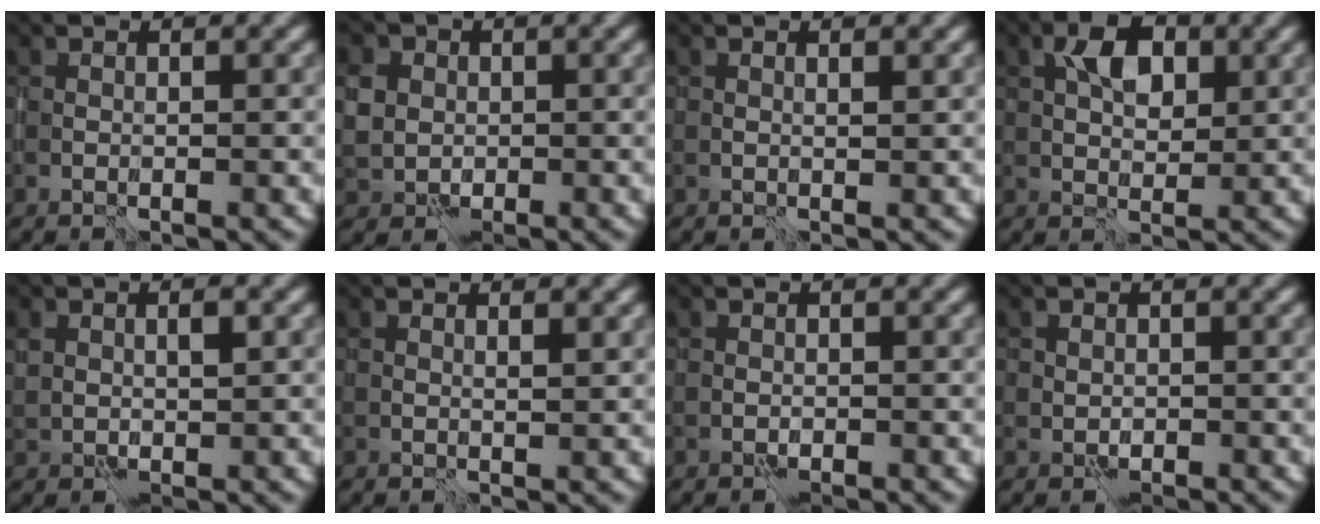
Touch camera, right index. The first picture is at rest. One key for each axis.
{"total": 3.8, "fx": 0.8, "fy": 3.5, "fz": 1.4, "tx": -0.052, "ty": 0.014, "tz": 0.011}
{"total": 0.8, "fx": 0.6, "fy": 0.1, "fz": 0.5, "tx": -0.004, "ty": 0.000, "tz": 0.010}
{"total": 3.9, "fx": 1.2, "fy": 2.4, "fz": 2.8, "tx": -0.048, "ty": 0.005, "tz": 0.019}
{"total": 1.8, "fx": 0.6, "fy": 1.1, "fz": 1.3, "tx": -0.028, "ty": 0.000, "tz": 0.016}
{"total": 1.1, "fx": 0.8, "fy": 0.2, "fz": 0.7, "tx": -0.005, "ty": -0.001, "tz": 0.013}
{"total": 0.6, "fx": -0.2, "fy": 0.5, "fz": 0.0, "tx": -0.003, "ty": -0.001, "tz": -0.003}
{"total": 1.0, "fx": 0.1, "fy": 1.0, "fz": 0.0, "tx": 0.001, "ty": 0.003, "tz": 0.005}